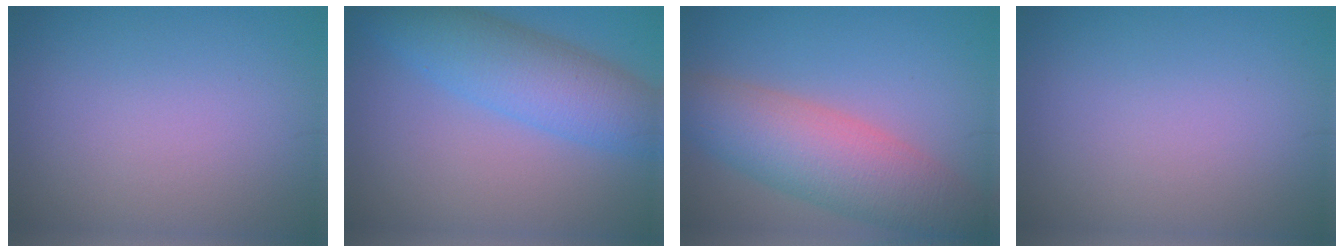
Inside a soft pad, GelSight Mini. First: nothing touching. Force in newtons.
{"total": 6.5, "press": 6.5, "slide": 0.1}
{"total": 8.2, "press": 8.2, "slide": 0.5}
{"total": 0.0}